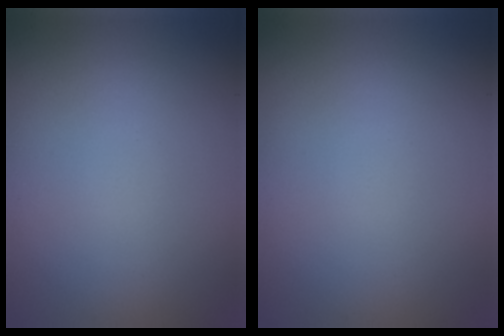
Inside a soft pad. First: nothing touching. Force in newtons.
{"total": 0.0}